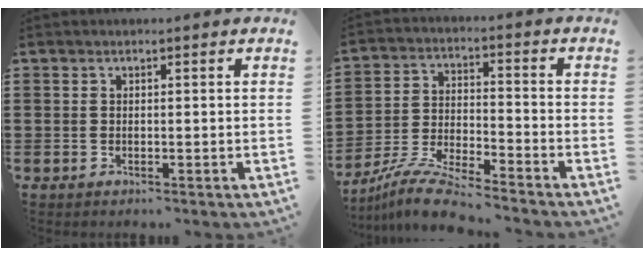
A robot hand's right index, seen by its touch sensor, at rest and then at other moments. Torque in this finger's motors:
{"motor_torque": [-0.62, 0.67, 0.36, 0.11]}